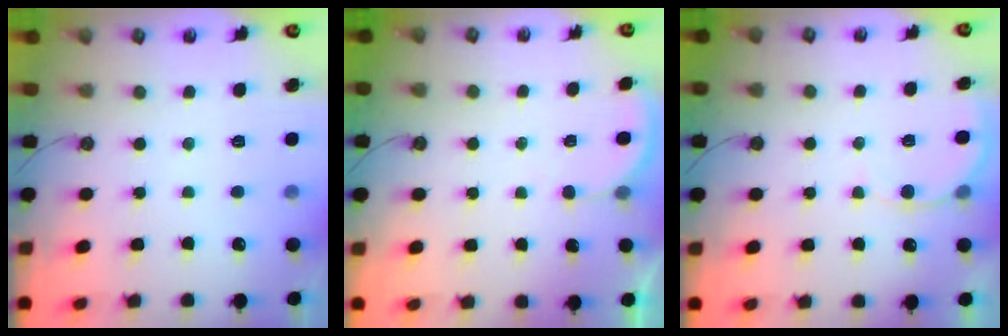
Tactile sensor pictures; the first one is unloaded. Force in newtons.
{"total": 2.6, "press": 2.6, "slide": 0.2}
{"total": 5.9, "press": 5.9, "slide": 0.3}